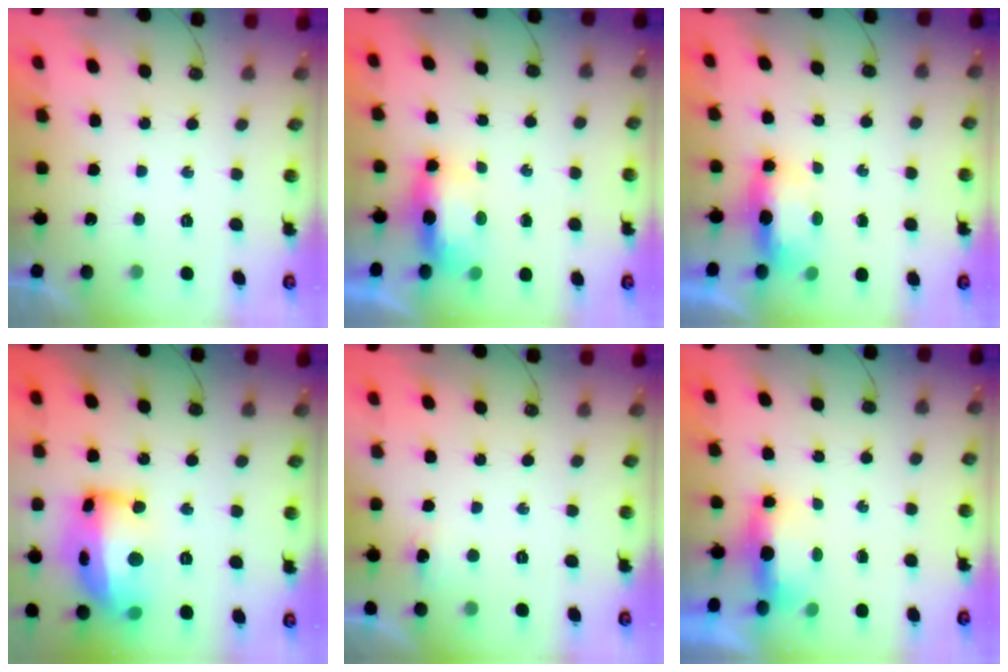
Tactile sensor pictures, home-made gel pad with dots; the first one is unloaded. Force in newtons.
{"total": 6.3, "press": 6.3, "slide": 0.5}
{"total": 6.1, "press": 6.0, "slide": 1.0}
{"total": 19.2, "press": 19.1, "slide": 1.7}
{"total": 4.9, "press": 4.6, "slide": 1.4}
{"total": 10.6, "press": 6.1, "slide": 8.7}